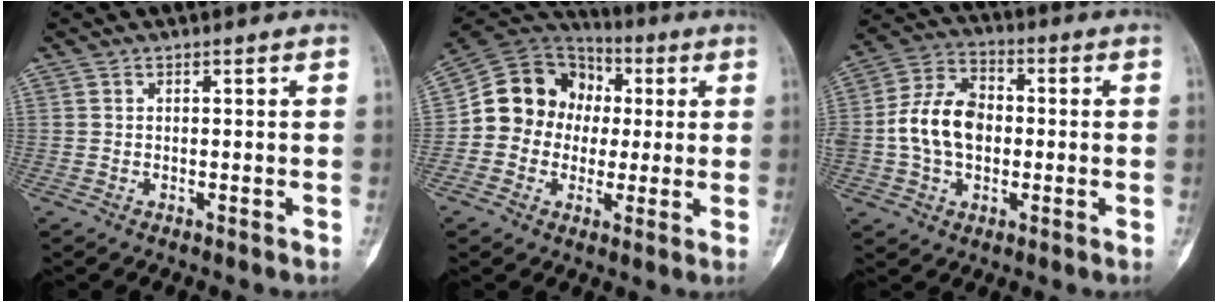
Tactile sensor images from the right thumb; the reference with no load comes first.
{"total": 14.4, "force": [0.4, 12.9, 6.4], "torque": [-0.077, 0.035, 0.004]}
{"total": 12.4, "force": [-0.7, 8.8, 8.6], "torque": [-0.141, 0.032, -0.018]}